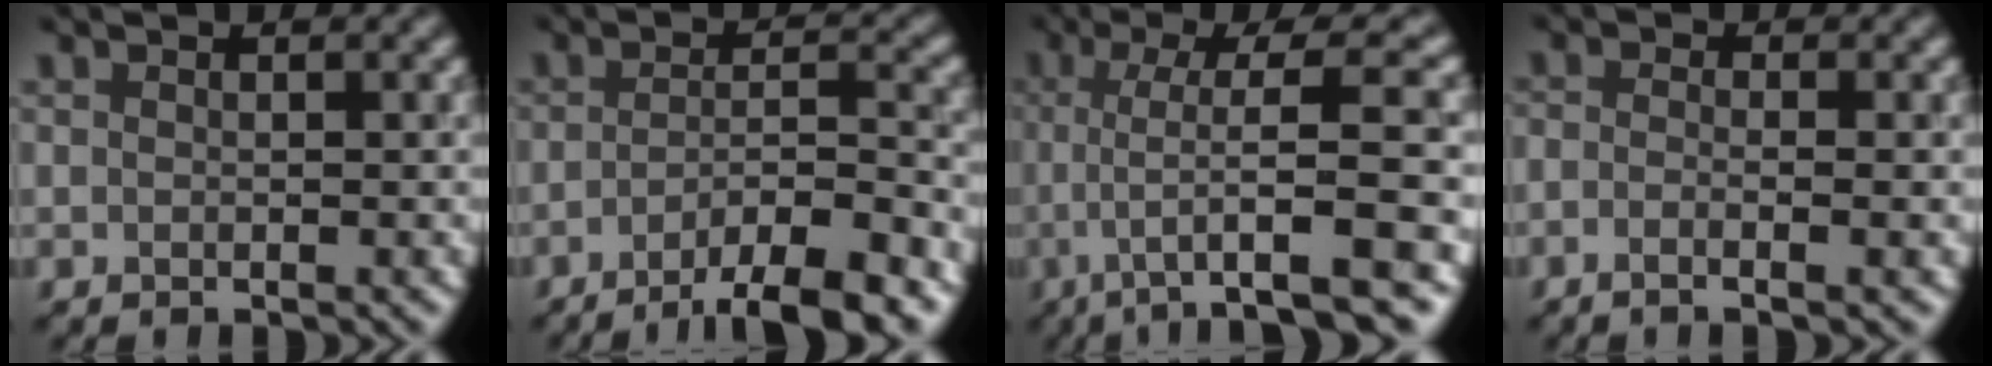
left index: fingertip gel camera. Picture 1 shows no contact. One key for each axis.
{"total": 7.8, "fx": -4.9, "fy": 1.5, "fz": 5.9, "tx": -0.074, "ty": 0.017, "tz": -0.065}
{"total": 8.6, "fx": -1.3, "fy": 1.7, "fz": 8.3, "tx": -0.123, "ty": 0.024, "tz": -0.011}
{"total": 2.0, "fx": -1.1, "fy": 0.5, "fz": 1.7, "tx": -0.019, "ty": 0.002, "tz": -0.018}